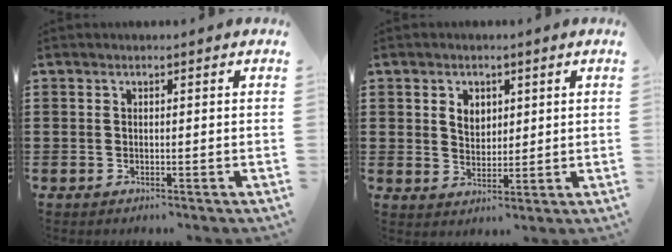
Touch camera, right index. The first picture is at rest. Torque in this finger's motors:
{"motor_torque": [0.07, -0.04, 0.10, 0.06]}